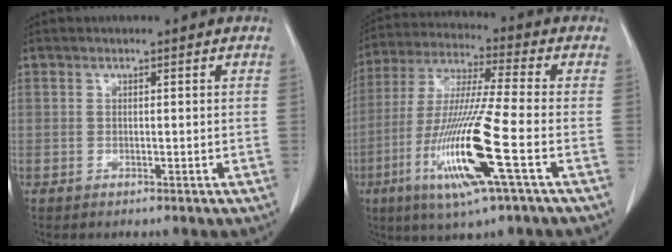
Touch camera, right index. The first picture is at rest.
{"total": 16.1, "force": [-5.5, -0.2, 15.1], "torque": [-0.315, -0.022, -0.106]}